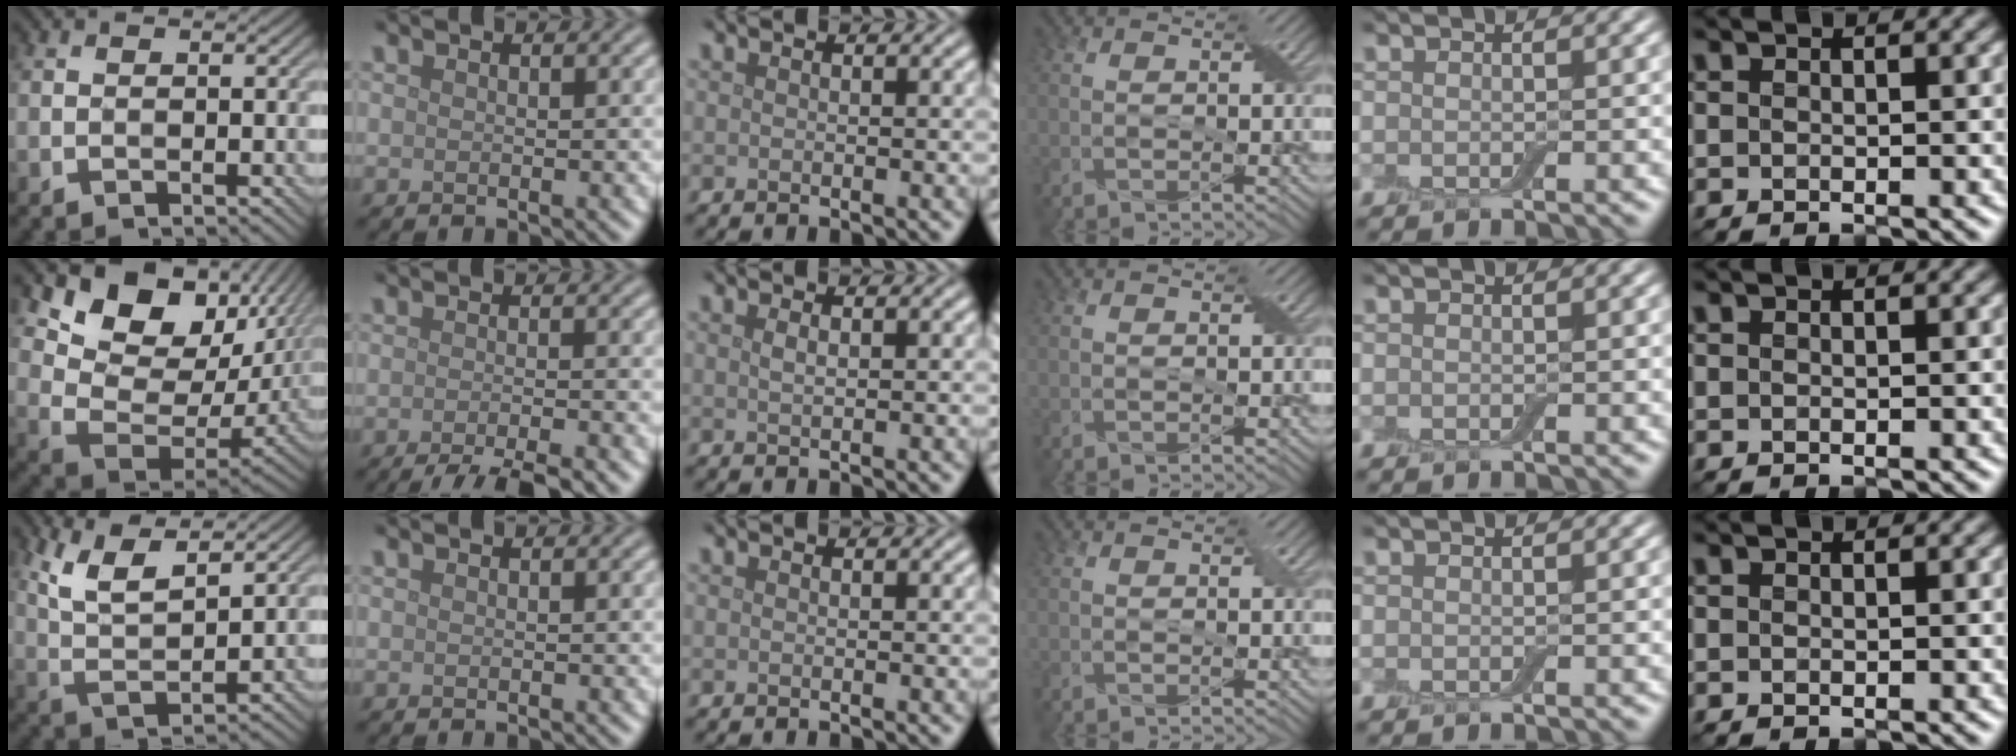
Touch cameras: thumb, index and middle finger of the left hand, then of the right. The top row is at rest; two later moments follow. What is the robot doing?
{"motion": "peel", "object": "adhesive wrap"}